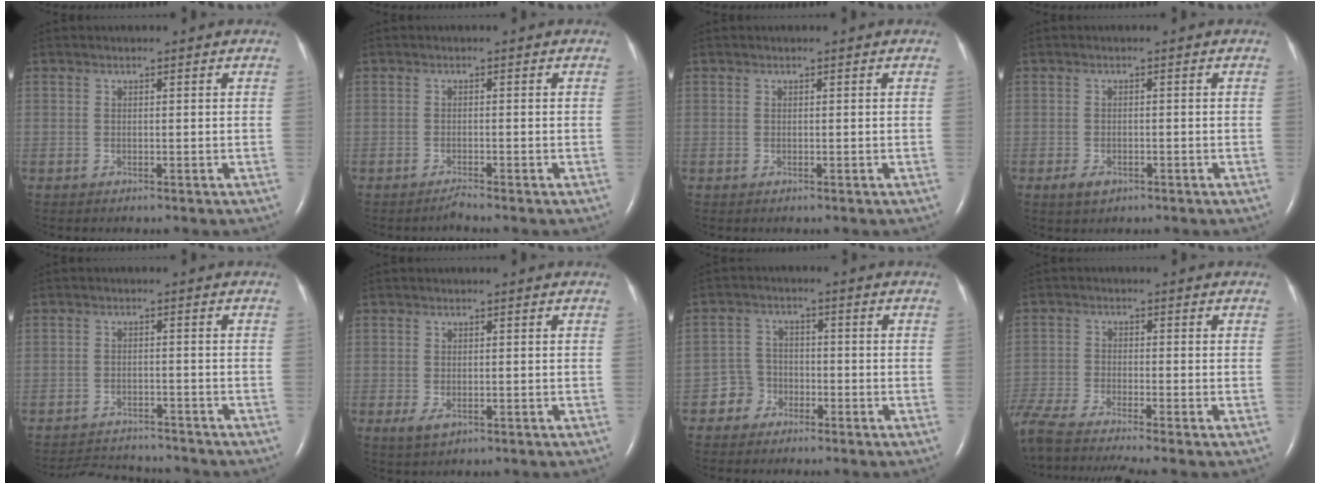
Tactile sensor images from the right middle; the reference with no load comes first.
{"total": 1.0, "force": [-1.0, -0.3, 0.2], "torque": [-0.005, -0.003, -0.016]}
{"total": 0.0}
{"total": 2.3, "force": [-1.3, 1.3, 1.4], "torque": [-0.030, -0.001, -0.016]}
{"total": 8.5, "force": [-8.3, 1.1, 1.3], "torque": [-0.025, 0.000, -0.122]}
{"total": 2.2, "force": [-0.8, 1.1, 1.7], "torque": [-0.036, -0.004, -0.010]}
{"total": 3.7, "force": [-2.2, 3.0, 0.0], "torque": [0.001, 0.014, -0.048]}
{"total": 13.7, "force": [-11.9, 0.0, 6.8], "torque": [-0.145, -0.024, -0.209]}